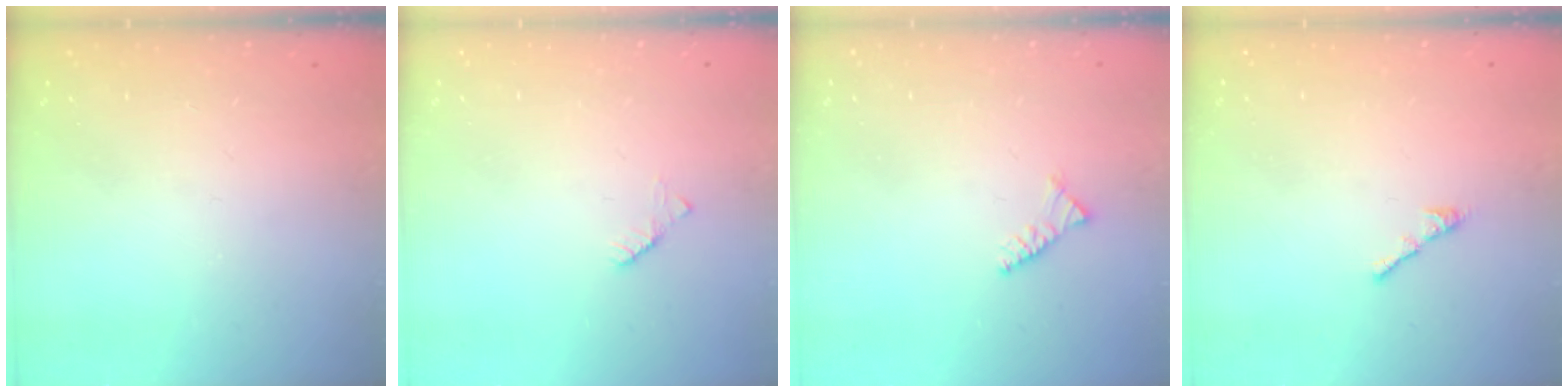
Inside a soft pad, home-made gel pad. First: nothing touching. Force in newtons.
{"total": 2.2, "press": 2.2, "slide": 0.3}
{"total": 3.0, "press": 2.9, "slide": 0.8}
{"total": 0.6, "press": 0.4, "slide": 0.4}